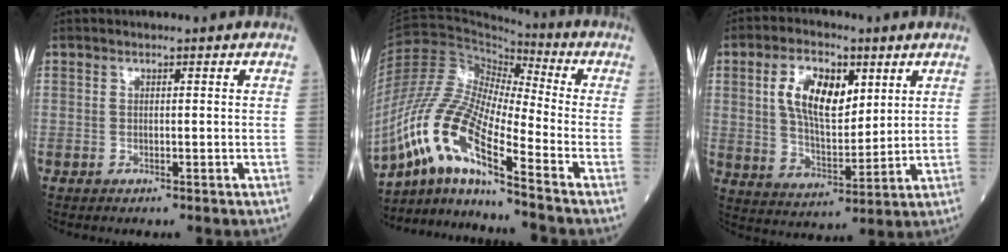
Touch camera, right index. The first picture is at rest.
{"total": 14.3, "force": [-8.8, 1.4, 11.1], "torque": [-0.245, -0.005, -0.167]}
{"total": 11.0, "force": [3.9, 5.0, 9.0], "torque": [-0.173, 0.011, 0.075]}